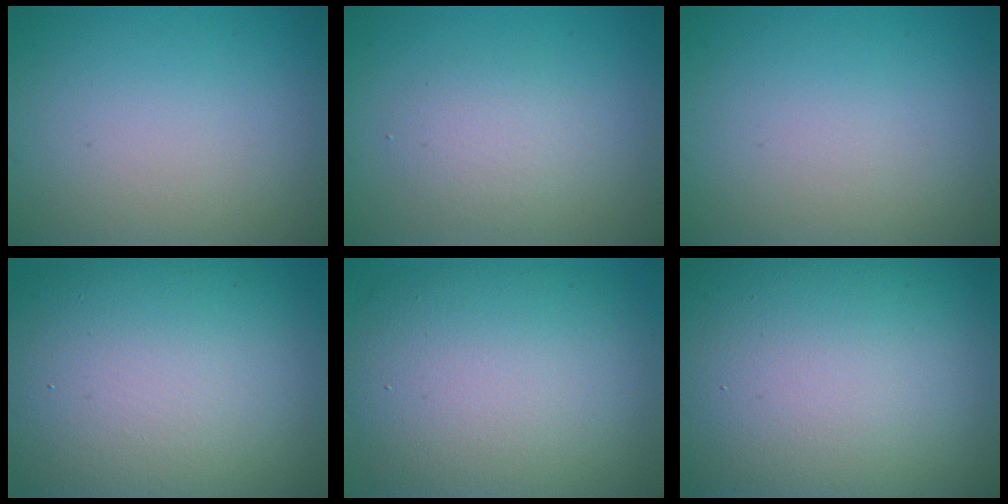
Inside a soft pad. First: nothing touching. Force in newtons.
{"total": 2.2, "press": 2.2, "slide": 0.1}
{"total": 0.0}
{"total": 17.2, "press": 17.1, "slide": 1.6}
{"total": 12.9, "press": 12.9, "slide": 1.0}
{"total": 25.6, "press": 25.6, "slide": 1.1}